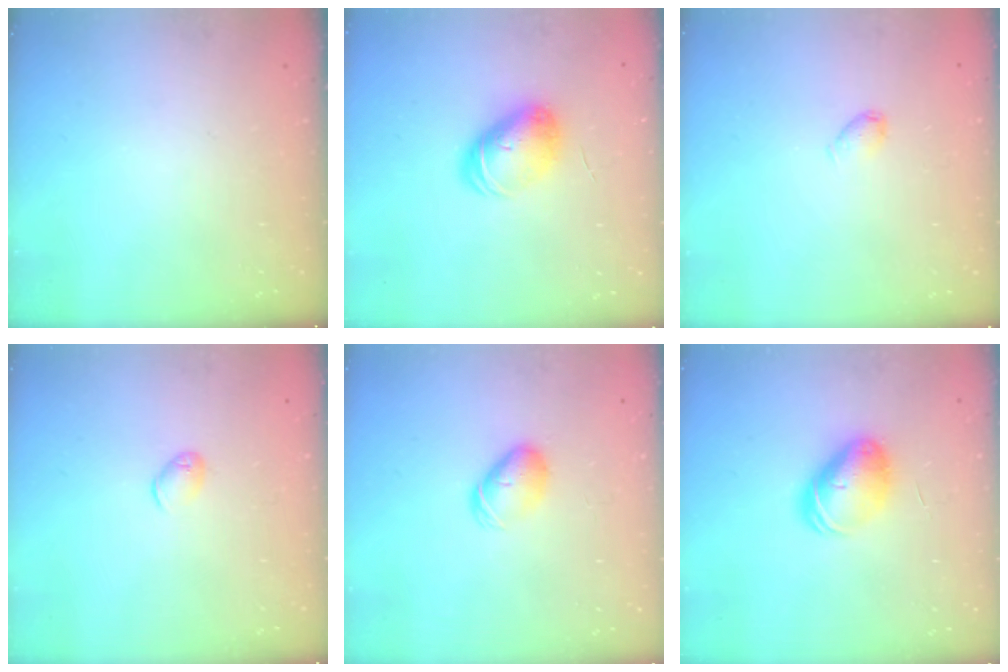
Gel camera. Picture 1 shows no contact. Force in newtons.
{"total": 9.9, "press": 9.9, "slide": 0.4}
{"total": 3.4, "press": 3.3, "slide": 0.6}
{"total": 5.6, "press": 5.6, "slide": 0.8}
{"total": 7.5, "press": 7.4, "slide": 0.7}
{"total": 9.3, "press": 9.2, "slide": 1.5}